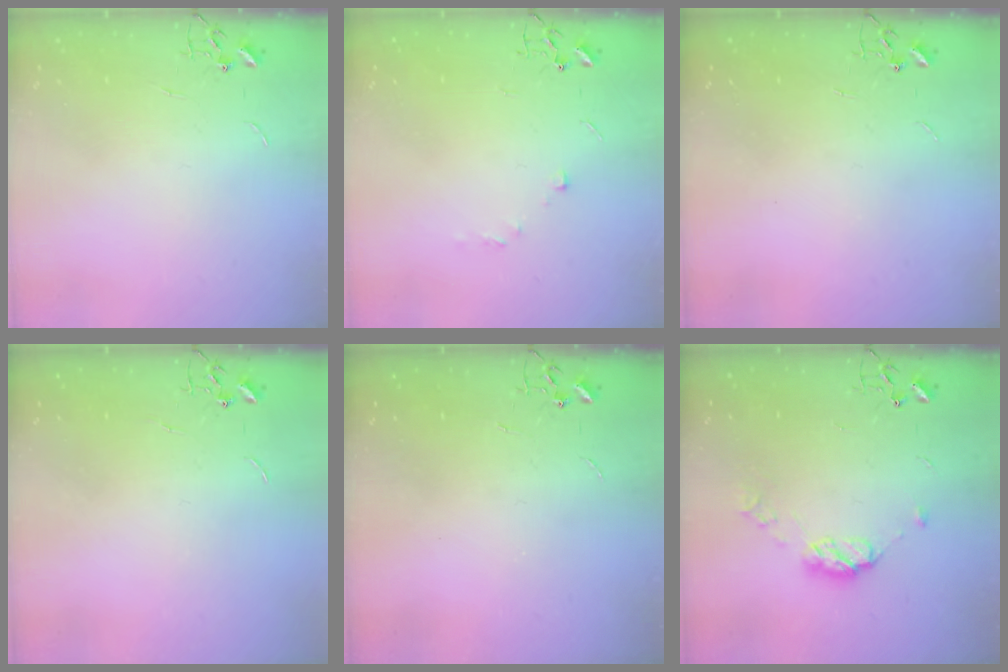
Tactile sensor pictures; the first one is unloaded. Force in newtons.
{"total": 5.6, "press": 5.6, "slide": 0.5}
{"total": 0.0}
{"total": 0.0}
{"total": 0.0}
{"total": 8.0, "press": 8.0, "slide": 0.5}